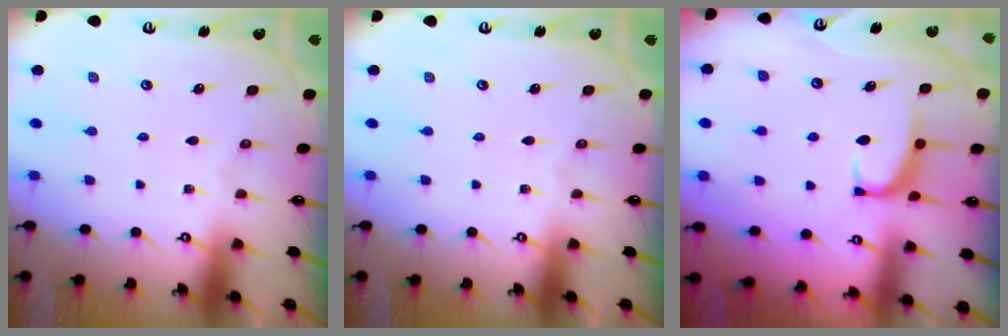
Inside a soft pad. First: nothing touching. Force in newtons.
{"total": 0.0}
{"total": 3.0, "press": 2.7, "slide": 1.2}